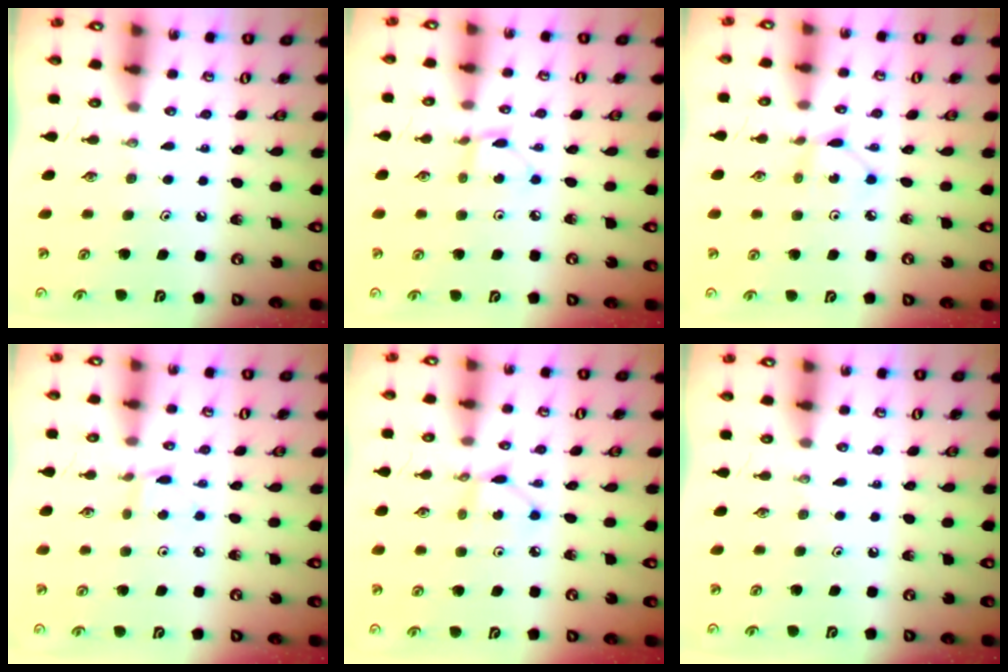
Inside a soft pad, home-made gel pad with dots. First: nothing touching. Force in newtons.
{"total": 2.3, "press": 2.3, "slide": 0.4}
{"total": 2.9, "press": 2.9, "slide": 0.2}
{"total": 2.8, "press": 2.8, "slide": 0.4}
{"total": 2.9, "press": 2.9, "slide": 0.1}
{"total": 0.0}